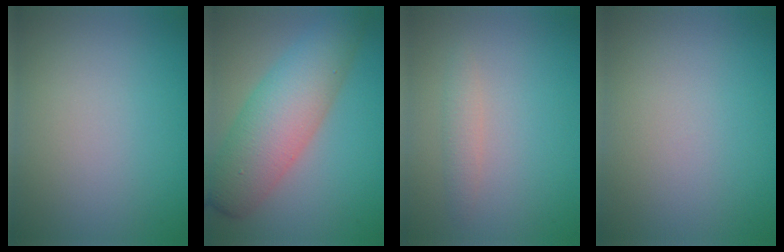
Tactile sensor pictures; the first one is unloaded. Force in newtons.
{"total": 7.8, "press": 7.8, "slide": 0.2}
{"total": 1.4, "press": 1.4, "slide": 0.1}
{"total": 0.0}